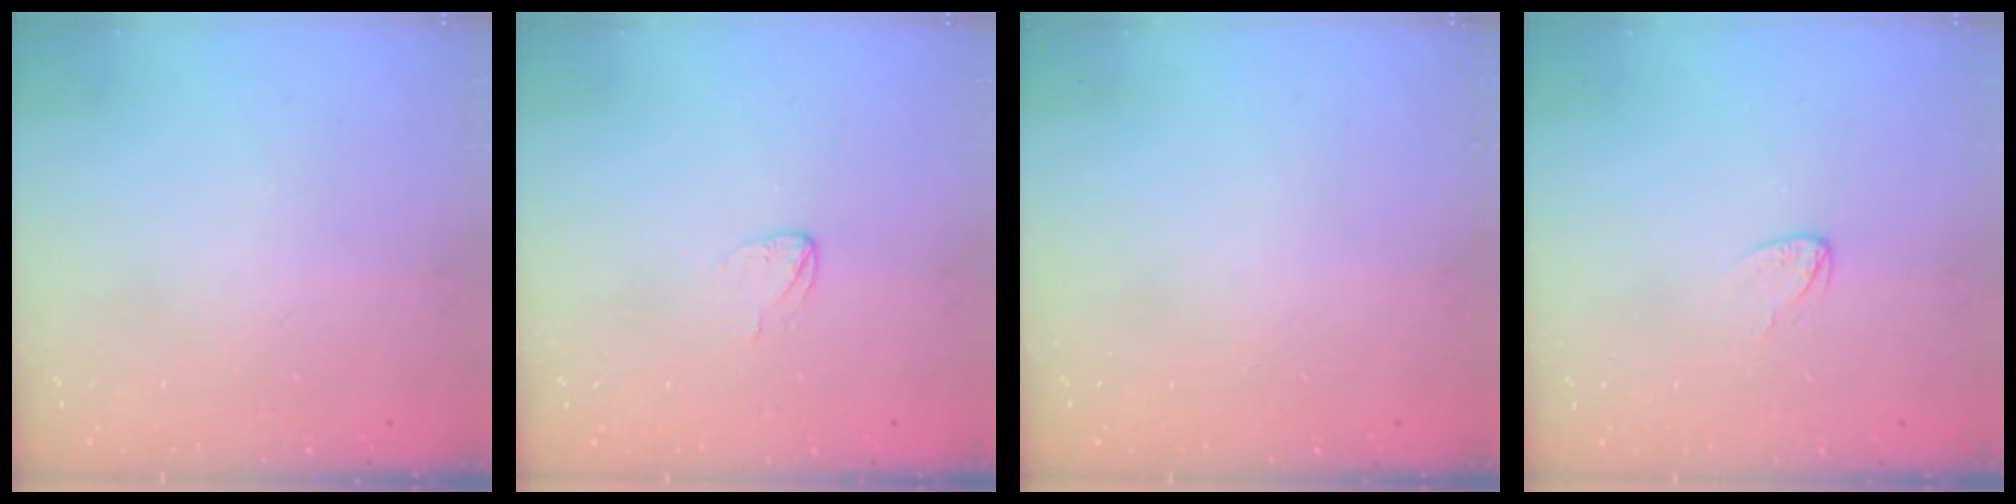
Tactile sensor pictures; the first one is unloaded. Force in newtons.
{"total": 2.6, "press": 2.6, "slide": 0.0}
{"total": 0.0}
{"total": 2.7, "press": 2.7, "slide": 0.2}